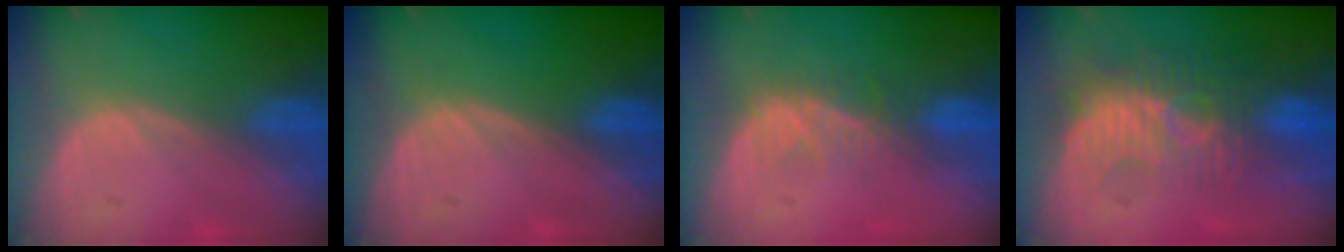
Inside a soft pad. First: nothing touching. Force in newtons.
{"total": 0.0}
{"total": 3.7, "press": 3.3, "slide": 1.6}
{"total": 9.3, "press": 8.6, "slide": 3.7}